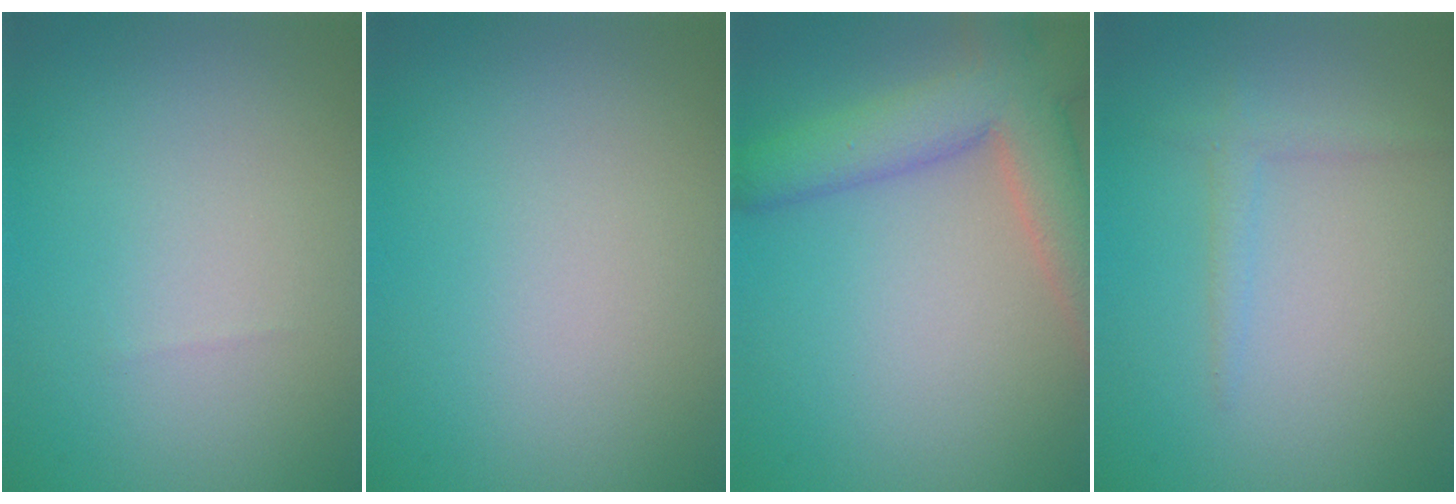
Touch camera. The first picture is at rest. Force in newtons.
{"total": 0.0}
{"total": 6.9, "press": 6.8, "slide": 0.5}
{"total": 1.3, "press": 1.3, "slide": 0.1}